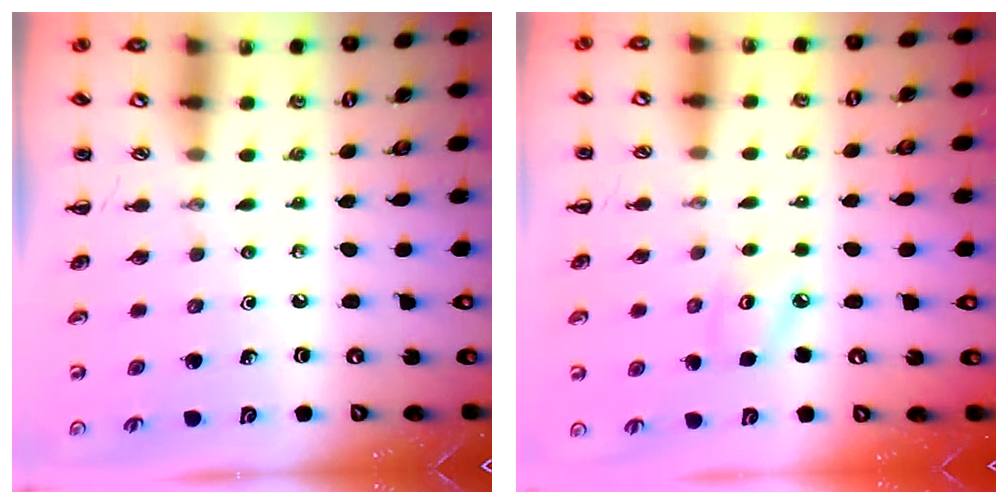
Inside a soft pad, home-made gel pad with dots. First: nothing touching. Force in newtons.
{"total": 3.9, "press": 3.7, "slide": 0.9}